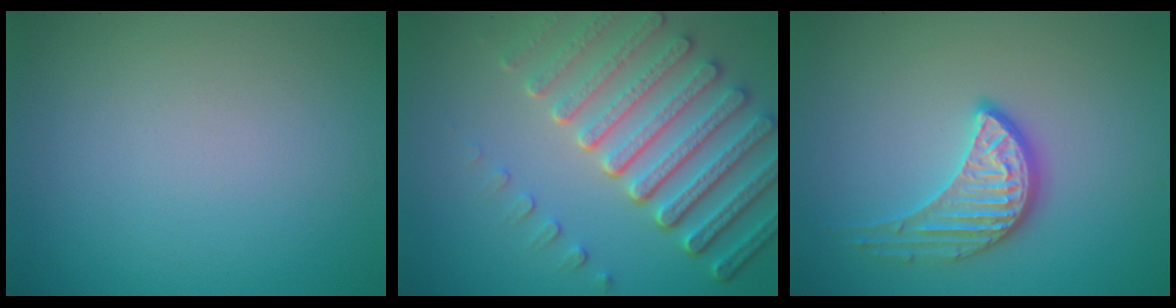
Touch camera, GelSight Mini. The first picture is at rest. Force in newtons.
{"total": 7.9, "press": 5.8, "slide": 5.4}
{"total": 3.5, "press": 3.1, "slide": 1.7}